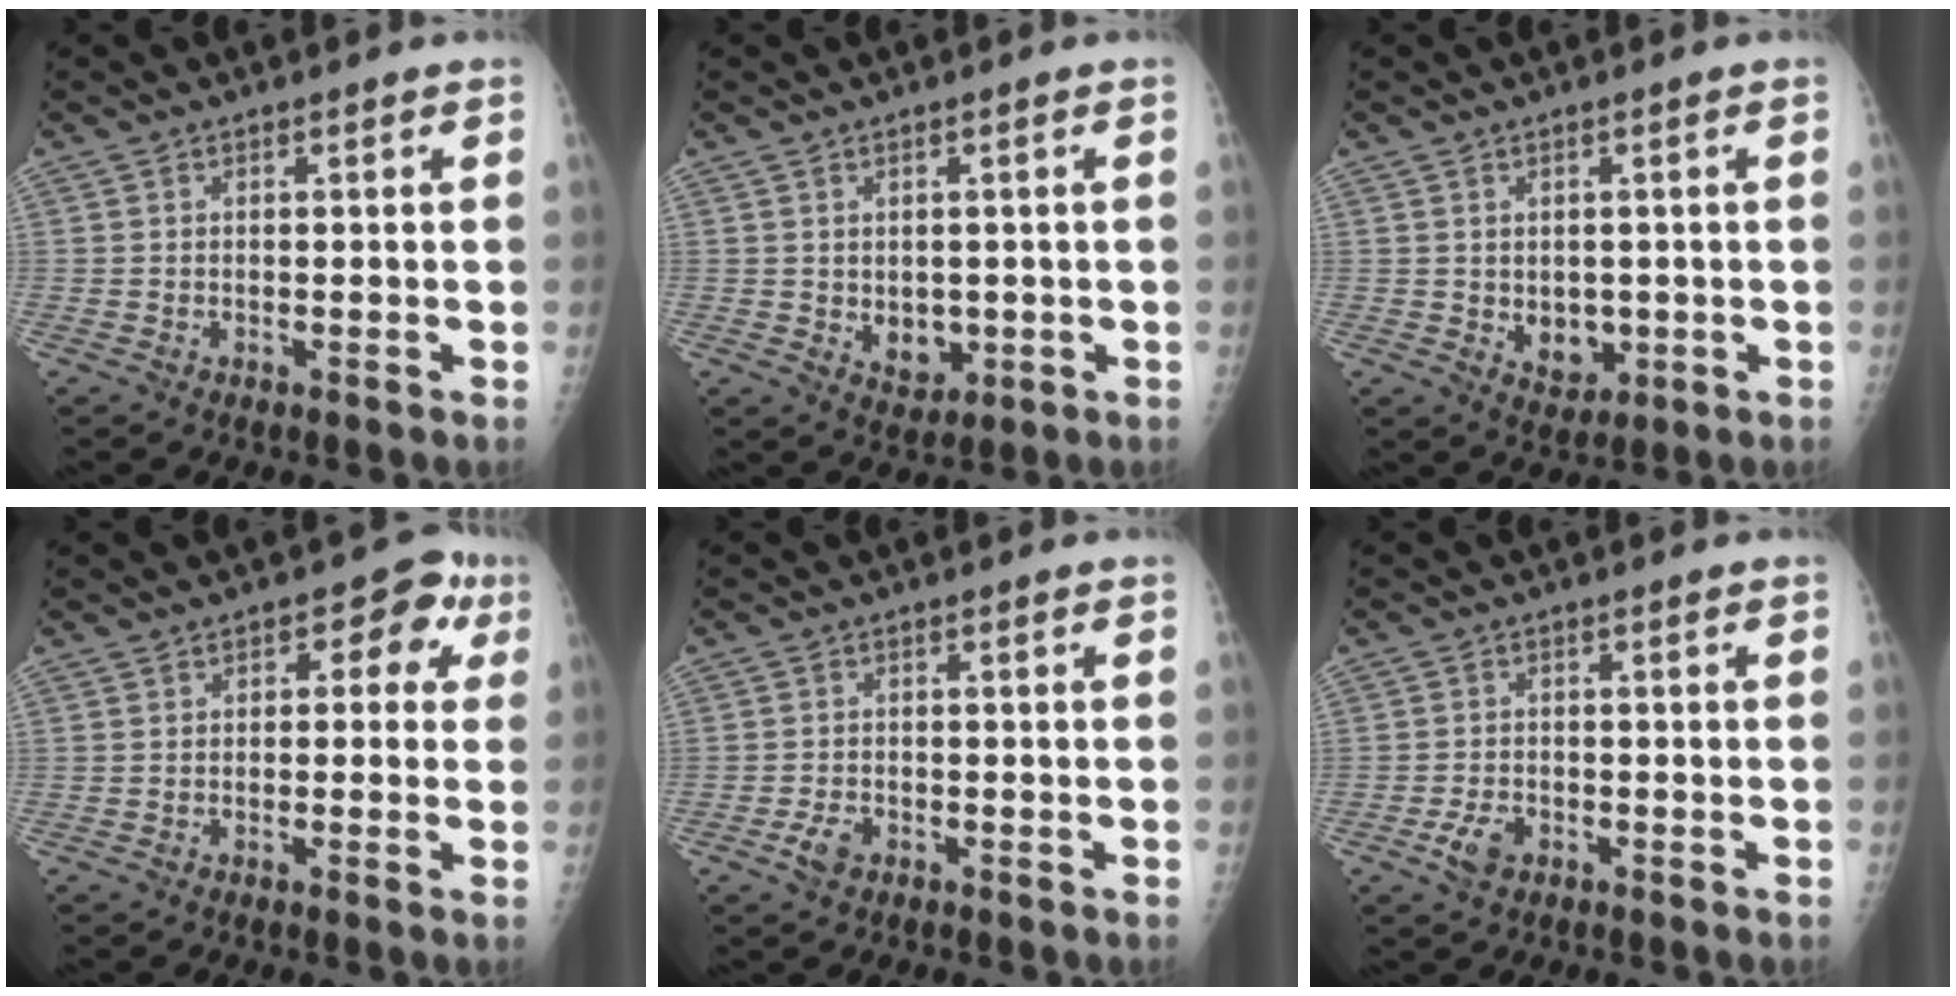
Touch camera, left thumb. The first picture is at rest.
{"total": 4.6, "force": [-0.4, 3.5, 3.0], "torque": [-0.023, -0.009, 0.010]}
{"total": 4.9, "force": [-0.5, 3.8, 3.1], "torque": [-0.022, -0.008, 0.009]}
{"total": 5.7, "force": [1.3, 3.8, 4.1], "torque": [-0.003, 0.016, 0.003]}
{"total": 2.8, "force": [-1.5, 1.7, 1.6], "torque": [-0.033, 0.006, -0.026]}
{"total": 3.7, "force": [-1.9, 2.3, 2.2], "torque": [-0.042, 0.008, -0.033]}